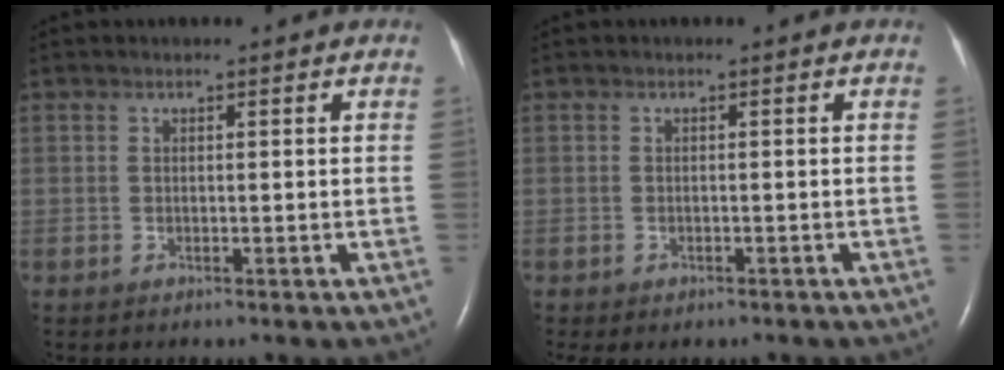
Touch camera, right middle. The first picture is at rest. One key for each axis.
{"total": 2.6, "fx": -2.0, "fy": 1.3, "fz": 1.0, "tx": -0.014, "ty": -0.002, "tz": -0.020}